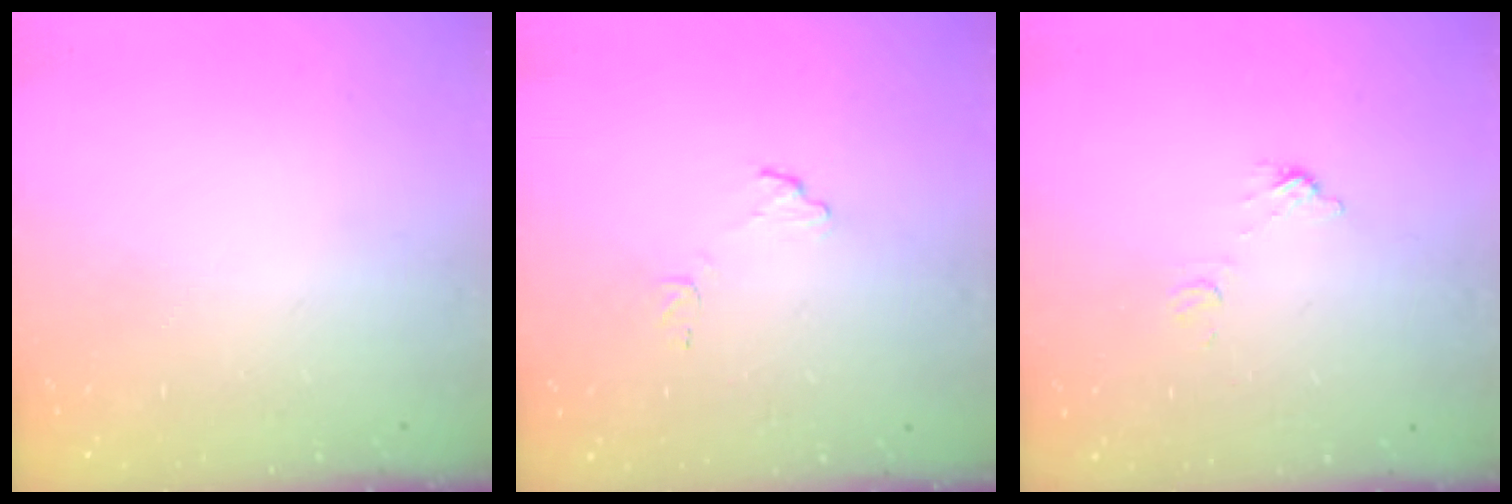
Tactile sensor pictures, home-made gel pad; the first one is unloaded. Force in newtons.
{"total": 6.4, "press": 6.4, "slide": 0.3}
{"total": 4.9, "press": 4.9, "slide": 0.4}